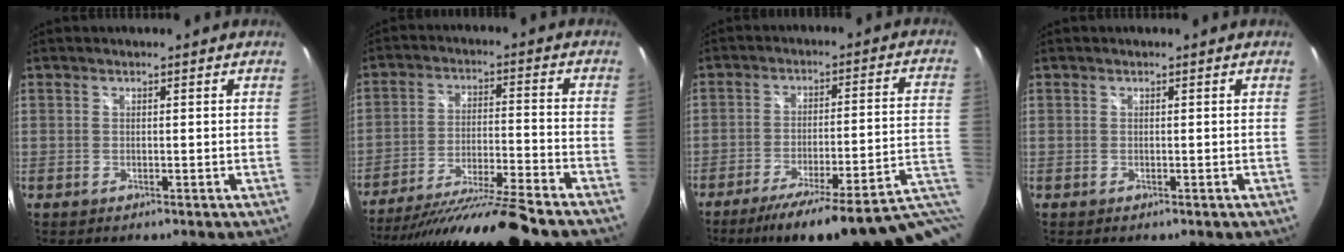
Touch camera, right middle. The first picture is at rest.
{"total": 18.6, "force": [-16.3, -0.8, 8.9], "torque": [-0.172, -0.033, -0.264]}
{"total": 21.4, "force": [-15.1, 1.3, 15.0], "torque": [-0.191, -0.035, -0.196]}
{"total": 0.0}